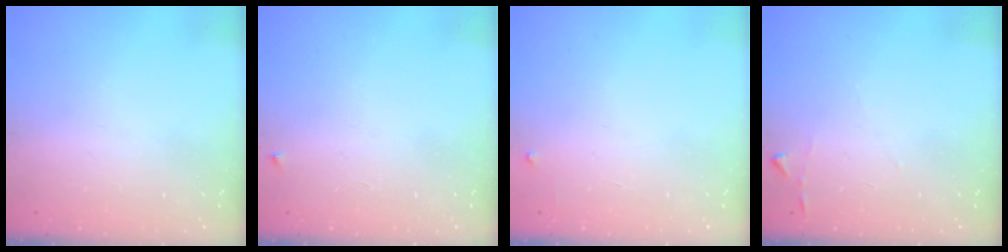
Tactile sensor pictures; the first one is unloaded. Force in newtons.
{"total": 2.3, "press": 2.3, "slide": 0.3}
{"total": 2.3, "press": 2.3, "slide": 0.3}
{"total": 2.9, "press": 2.9, "slide": 0.3}